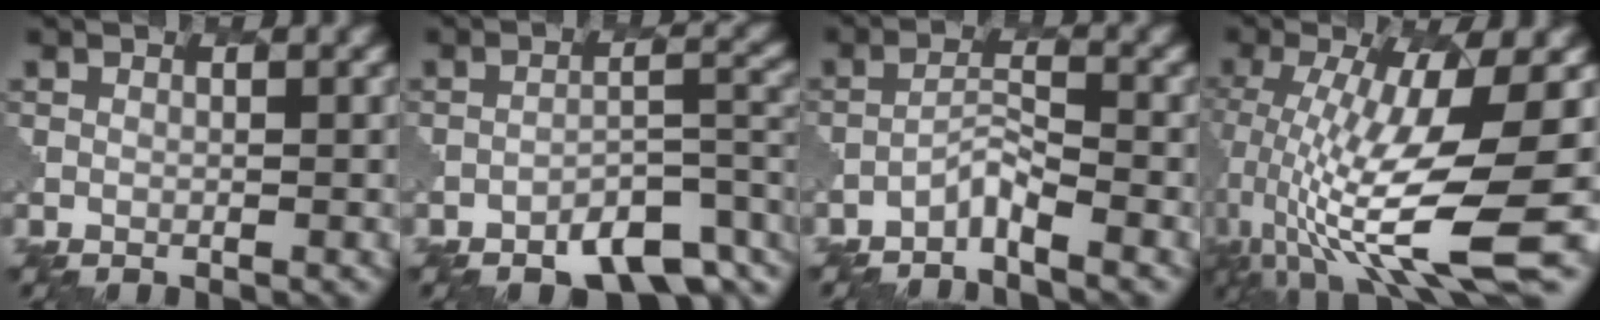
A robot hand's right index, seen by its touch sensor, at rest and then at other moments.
{"total": 5.9, "force": [-3.8, 2.3, 3.9], "torque": [-0.056, 0.004, -0.060]}
{"total": 1.9, "force": [-1.7, 0.0, 0.8], "torque": [-0.020, 0.007, -0.041]}
{"total": 12.2, "force": [-1.9, 3.2, 11.6], "torque": [-0.219, -0.019, -0.026]}